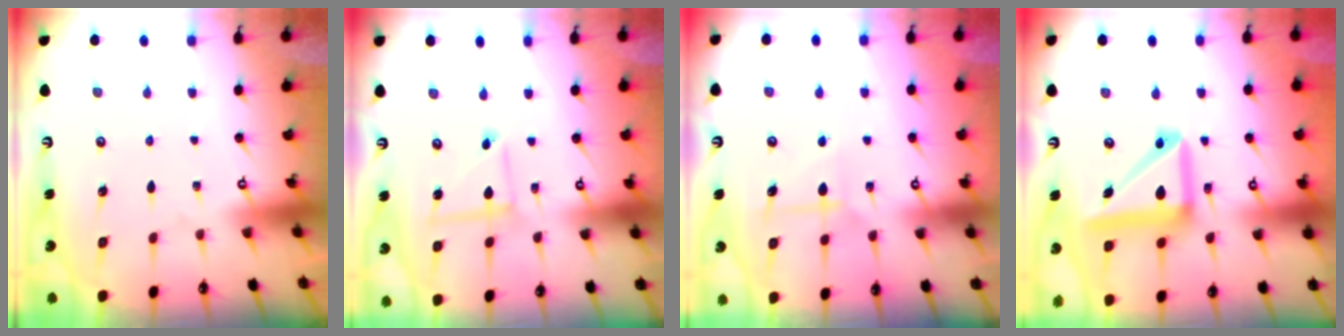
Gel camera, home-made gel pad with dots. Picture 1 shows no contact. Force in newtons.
{"total": 4.9, "press": 4.9, "slide": 0.4}
{"total": 7.3, "press": 7.3, "slide": 0.3}
{"total": 15.1, "press": 14.9, "slide": 1.9}